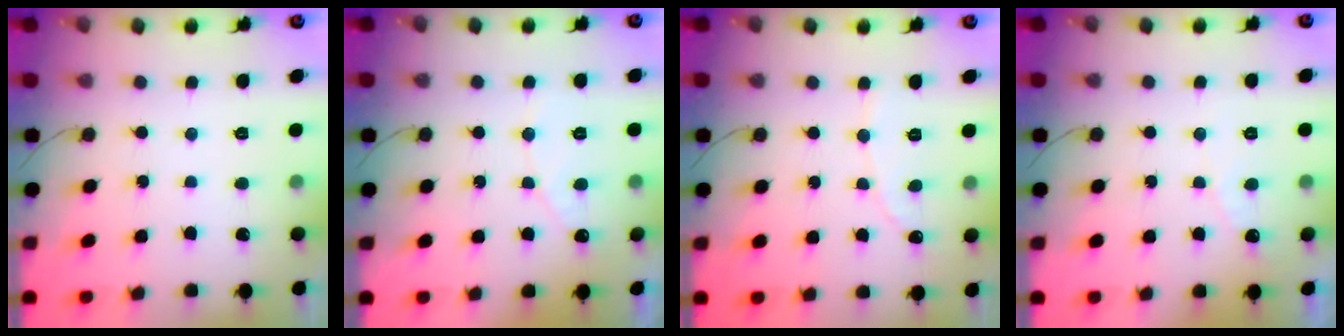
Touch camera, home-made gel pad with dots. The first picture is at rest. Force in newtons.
{"total": 4.4, "press": 4.3, "slide": 0.3}
{"total": 1.7, "press": 1.7, "slide": 0.1}
{"total": 3.0, "press": 3.0, "slide": 0.1}